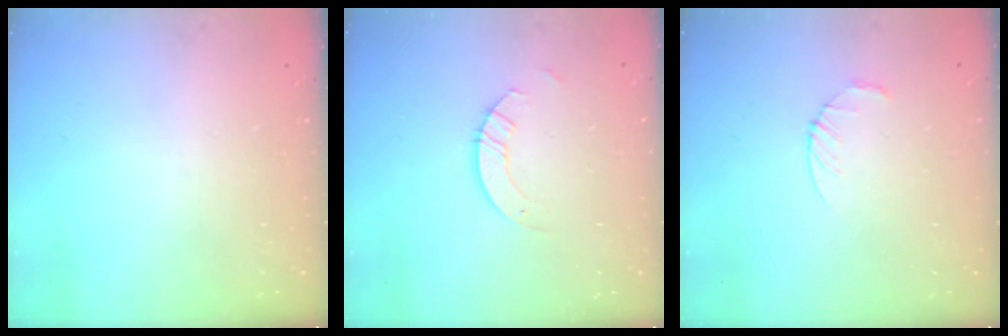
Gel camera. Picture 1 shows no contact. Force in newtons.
{"total": 2.6, "press": 2.6, "slide": 0.2}
{"total": 3.2, "press": 3.1, "slide": 0.4}